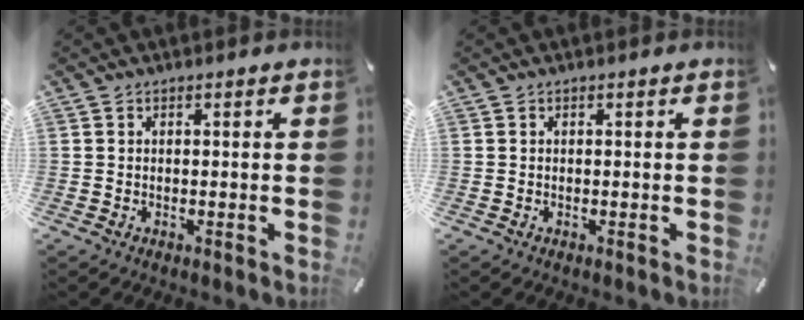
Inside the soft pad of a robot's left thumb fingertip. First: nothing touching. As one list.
[{"total": 0.0}]